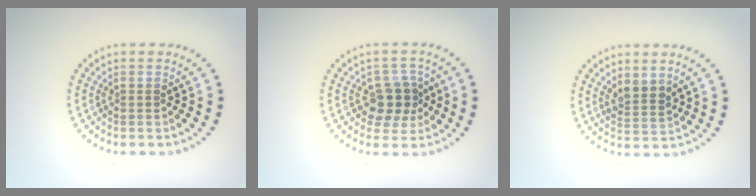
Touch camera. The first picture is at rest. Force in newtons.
{"total": 3.6, "press": 3.4, "slide": 1.3}
{"total": 2.2, "press": 1.9, "slide": 1.1}